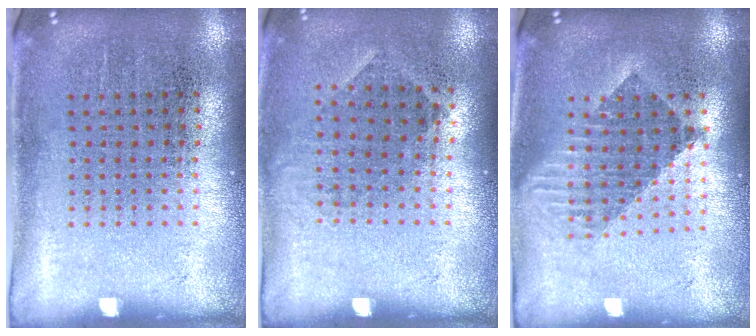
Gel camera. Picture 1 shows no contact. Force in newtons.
{"total": 0.9, "press": 0.8, "slide": 0.5}
{"total": 1.7, "press": 1.4, "slide": 1.0}